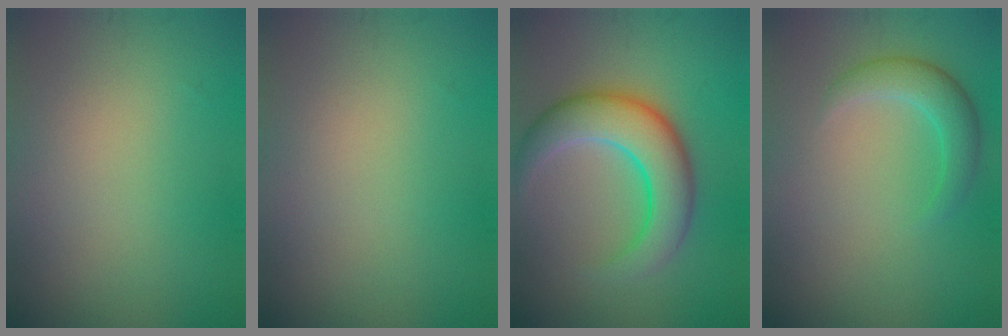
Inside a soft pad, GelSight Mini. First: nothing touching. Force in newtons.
{"total": 0.0}
{"total": 6.9, "press": 6.9, "slide": 0.2}
{"total": 2.8, "press": 2.8, "slide": 0.0}